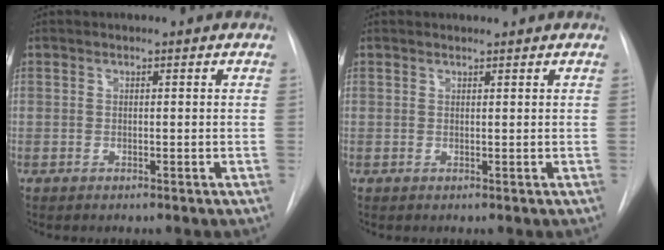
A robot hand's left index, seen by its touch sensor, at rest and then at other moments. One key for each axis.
{"total": 0.7, "fx": 0.7, "fy": 0.0, "fz": 0.0, "tx": -0.008, "ty": 0.004, "tz": 0.013}